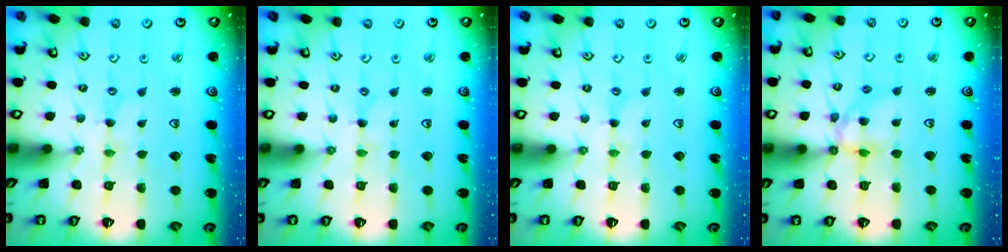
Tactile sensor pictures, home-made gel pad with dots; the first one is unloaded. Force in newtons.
{"total": 0.0}
{"total": 0.0}
{"total": 10.9, "press": 10.8, "slide": 1.3}